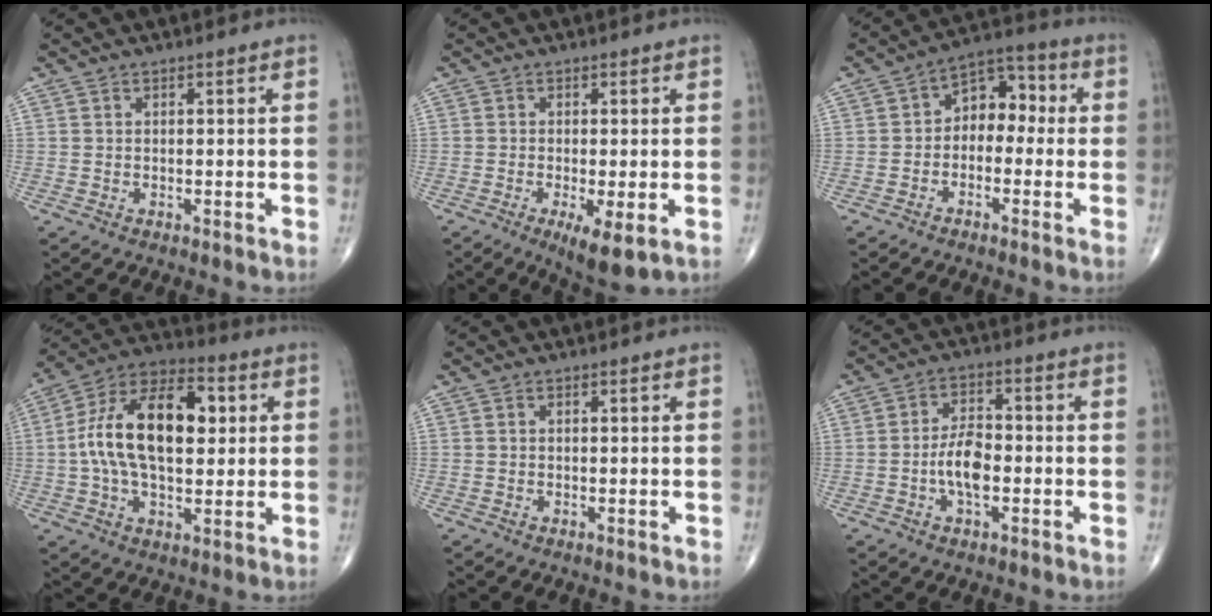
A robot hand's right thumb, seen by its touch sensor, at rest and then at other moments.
{"total": 6.6, "force": [-2.2, 1.7, 5.9], "torque": [-0.099, -0.018, -0.033]}
{"total": 7.9, "force": [-0.5, 5.6, 5.6], "torque": [-0.047, 0.042, -0.027]}
{"total": 19.5, "force": [2.4, 10.6, 16.2], "torque": [-0.273, 0.023, 0.033]}
{"total": 0.0}
{"total": 7.0, "force": [-1.6, 3.5, 5.9], "torque": [-0.103, 0.015, -0.033]}